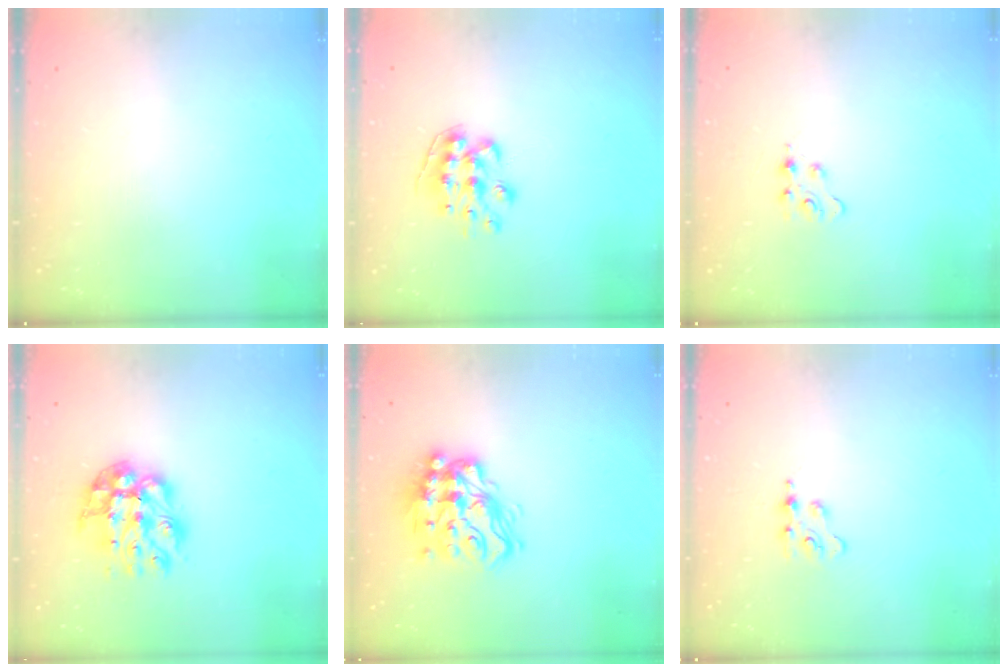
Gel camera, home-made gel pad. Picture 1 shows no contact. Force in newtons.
{"total": 8.7, "press": 8.7, "slide": 0.6}
{"total": 4.0, "press": 3.9, "slide": 0.5}
{"total": 11.8, "press": 11.8, "slide": 1.1}
{"total": 17.4, "press": 17.4, "slide": 1.2}
{"total": 3.6, "press": 3.5, "slide": 0.5}